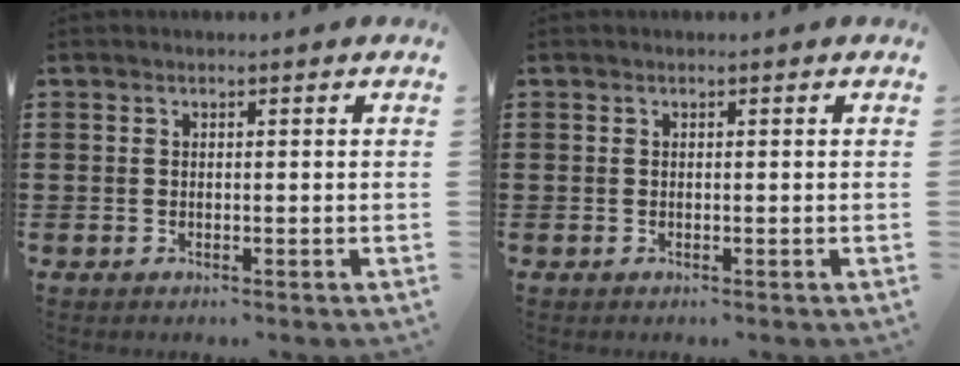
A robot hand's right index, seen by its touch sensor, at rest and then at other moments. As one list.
[{"total": 0.0}]